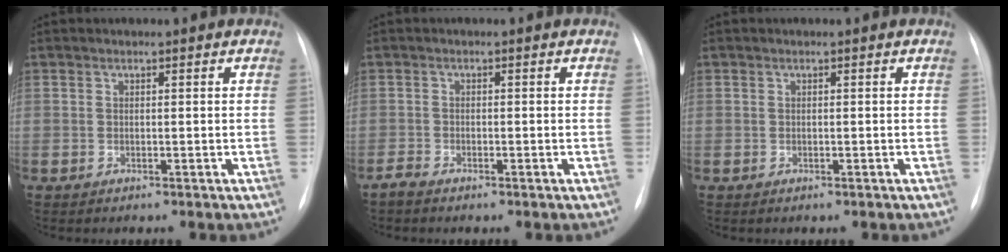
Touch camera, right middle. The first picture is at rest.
{"total": 1.3, "force": [-1.1, 0.3, 0.6], "torque": [-0.015, -0.002, -0.022]}
{"total": 0.0}